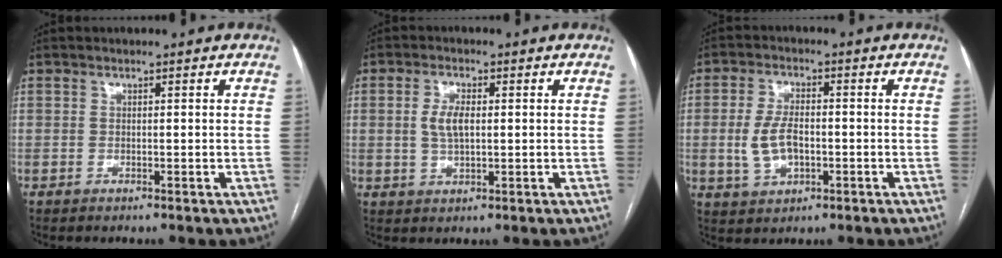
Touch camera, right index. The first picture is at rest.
{"total": 4.2, "force": [0.4, 1.7, 3.8], "torque": [-0.082, 0.004, 0.010]}
{"total": 6.4, "force": [-1.1, 3.3, 5.3], "torque": [-0.117, 0.005, -0.016]}